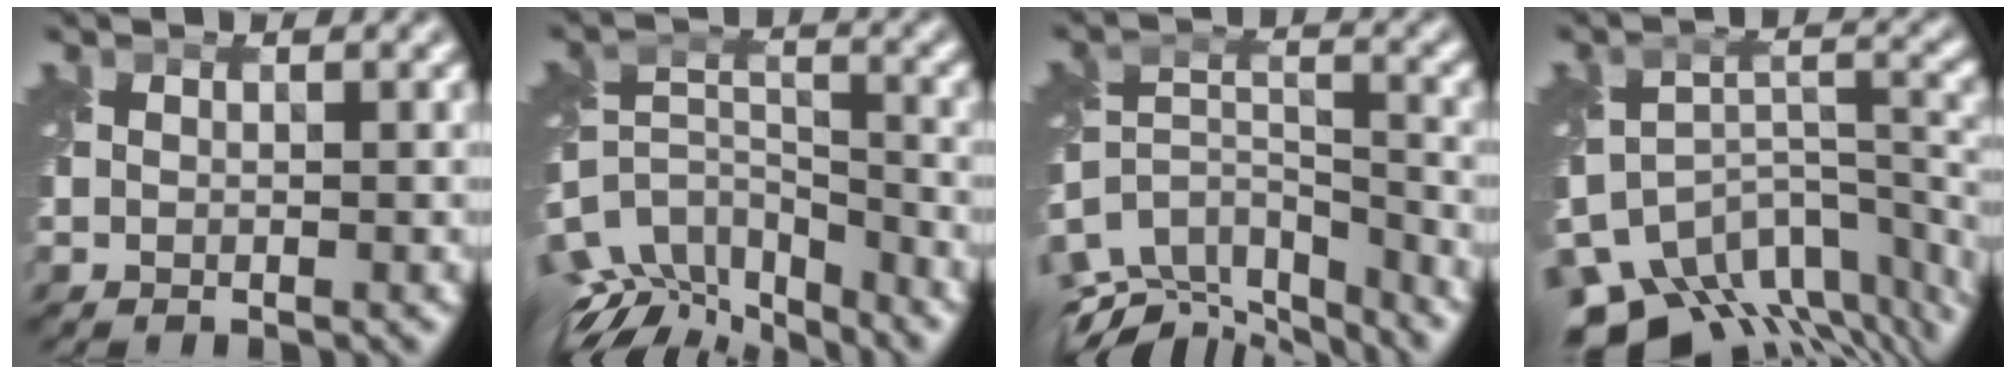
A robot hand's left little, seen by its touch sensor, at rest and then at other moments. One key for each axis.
{"total": 8.6, "fx": -6.7, "fy": 3.6, "fz": 4.0, "tx": -0.085, "ty": -0.010, "tz": -0.114}
{"total": 10.0, "fx": -8.5, "fy": 3.7, "fz": 3.6, "tx": -0.074, "ty": 0.004, "tz": -0.125}
{"total": 11.5, "fx": -8.7, "fy": 5.4, "fz": 5.3, "tx": -0.096, "ty": -0.017, "tz": -0.105}